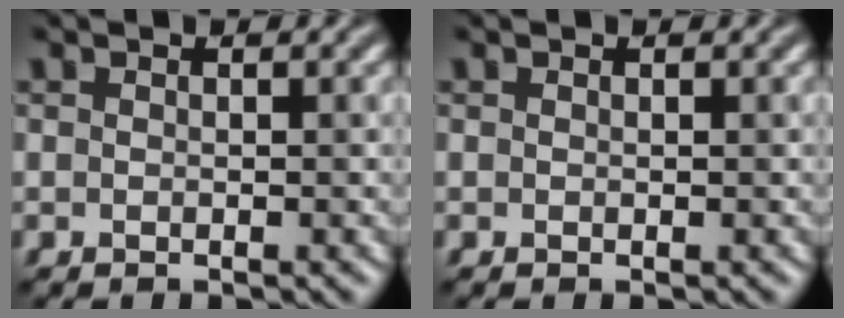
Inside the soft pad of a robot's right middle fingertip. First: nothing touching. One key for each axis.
{"total": 0.0}